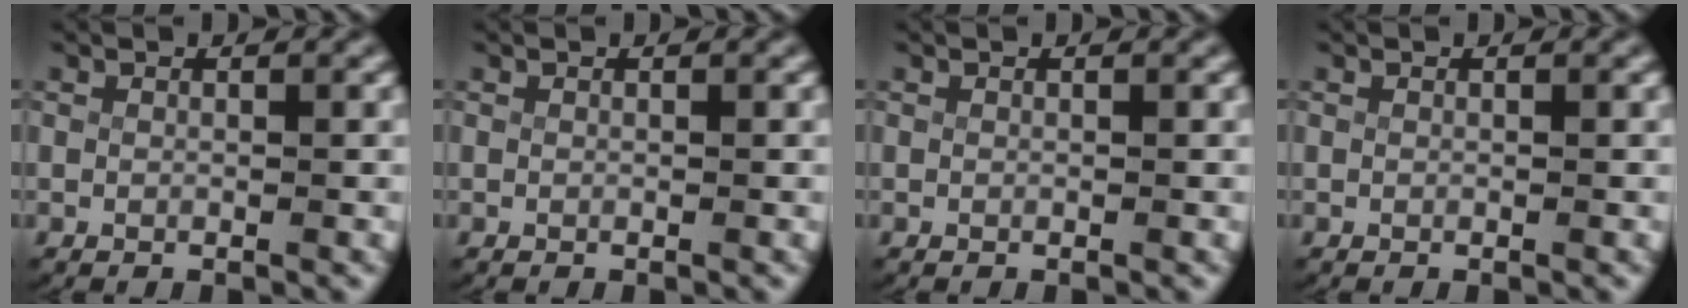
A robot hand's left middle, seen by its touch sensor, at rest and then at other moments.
{"total": 0.0}
{"total": 0.0}
{"total": 0.0}